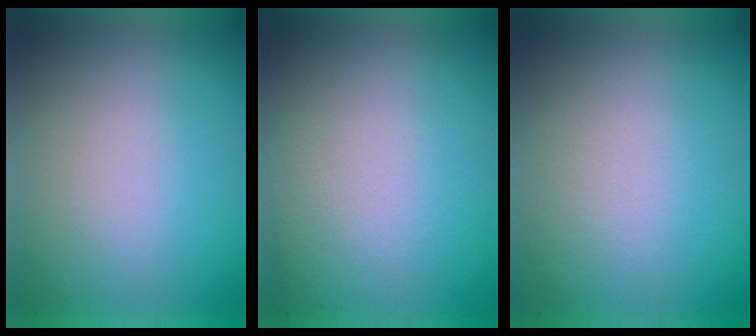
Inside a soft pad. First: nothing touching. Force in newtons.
{"total": 2.8}
{"total": 2.5}